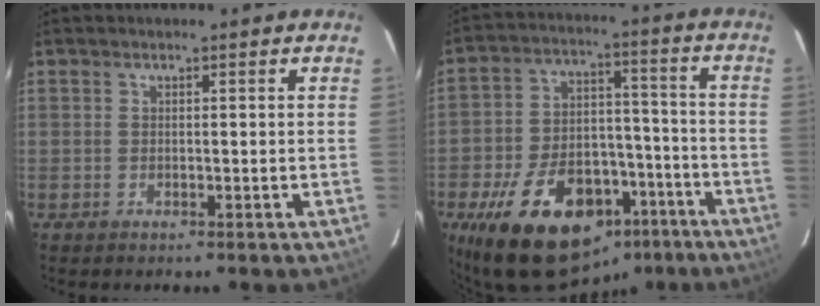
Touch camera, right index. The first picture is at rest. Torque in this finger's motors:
{"motor_torque": [1.96, -0.18, 0.80, 0.16]}